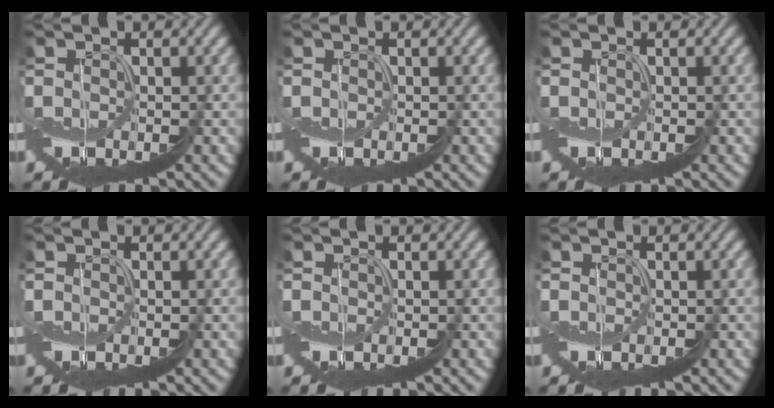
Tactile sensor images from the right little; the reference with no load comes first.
{"total": 0.0}
{"total": 0.0}
{"total": 0.0}
{"total": 0.0}
{"total": 0.0}